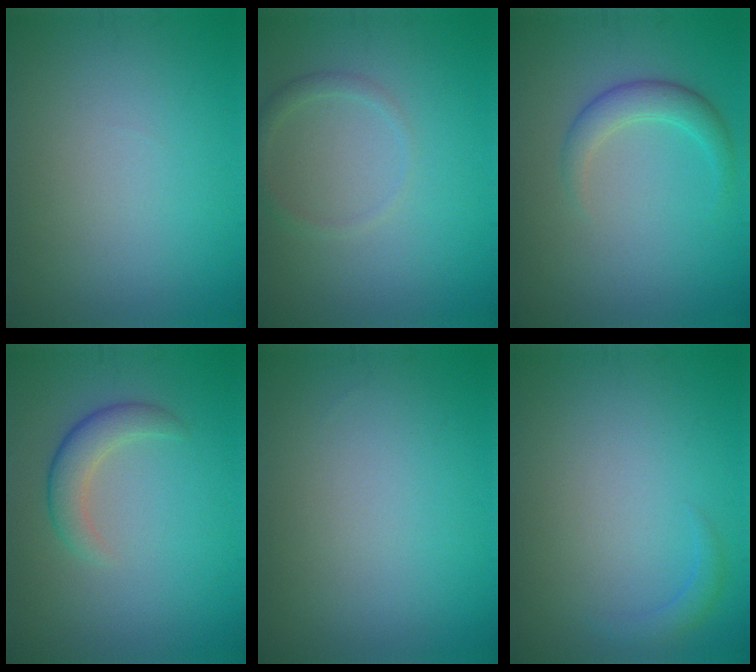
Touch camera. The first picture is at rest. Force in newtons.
{"total": 1.3, "press": 1.3, "slide": 0.0}
{"total": 2.5, "press": 2.5, "slide": 0.1}
{"total": 2.7, "press": 2.7, "slide": 0.1}
{"total": 0.0}
{"total": 1.2, "press": 1.2, "slide": 0.1}